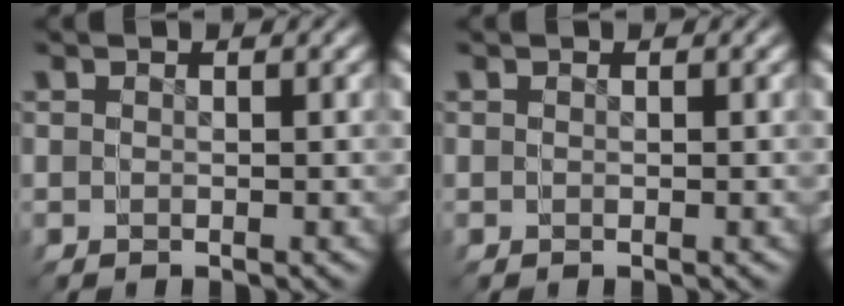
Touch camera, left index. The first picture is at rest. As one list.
[{"total": 0.0}]